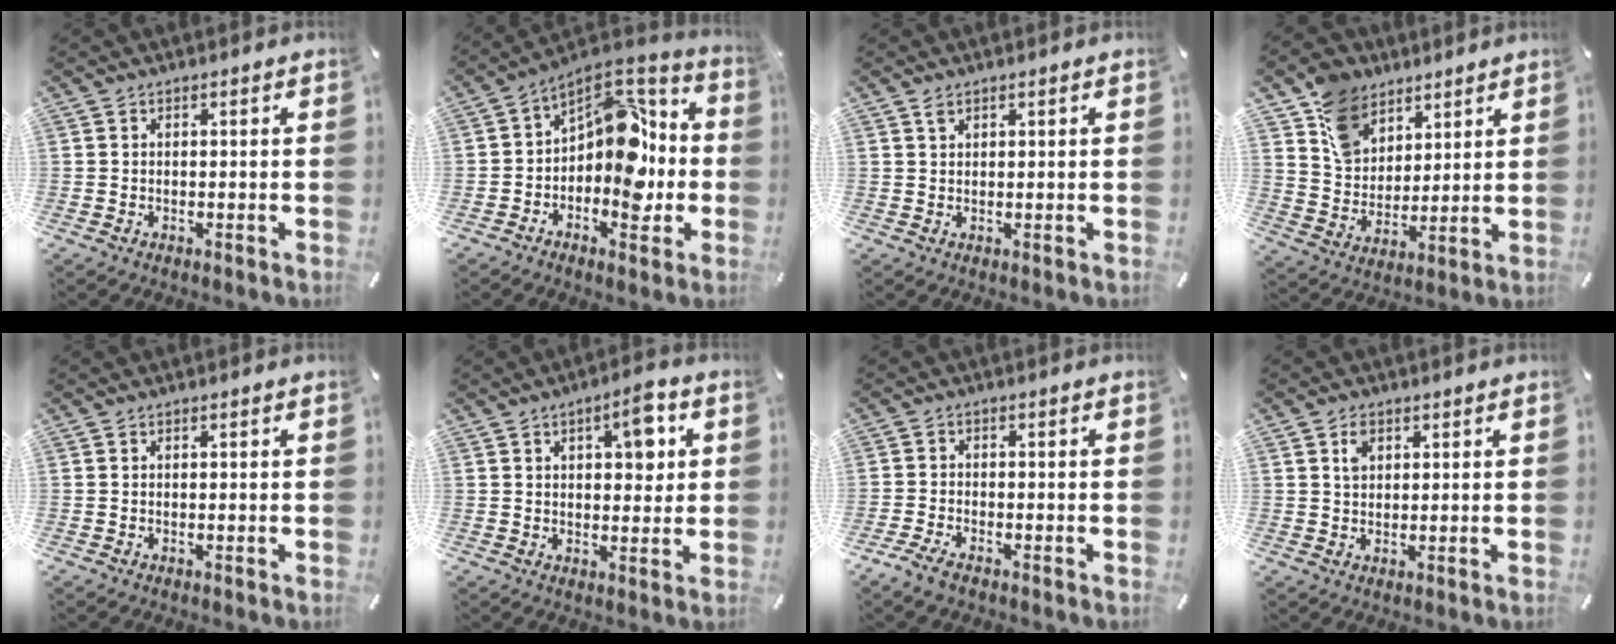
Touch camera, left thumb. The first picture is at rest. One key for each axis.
{"total": 13.4, "fx": -0.1, "fy": 10.2, "fz": 8.7, "tx": -0.089, "ty": -0.020, "tz": 0.004}
{"total": 1.4, "fx": 0.9, "fy": 0.6, "fz": 0.8, "tx": -0.016, "ty": 0.000, "tz": 0.017}
{"total": 11.2, "fx": 7.2, "fy": 8.0, "fz": 3.0, "tx": -0.080, "ty": -0.030, "tz": 0.144}
{"total": 0.0}
{"total": 7.8, "fx": 2.9, "fy": 3.8, "fz": 6.2, "tx": -0.073, "ty": -0.009, "tz": 0.041}
{"total": 3.2, "fx": -2.5, "fy": 1.1, "fz": 1.7, "tx": -0.045, "ty": 0.008, "tz": -0.053}
{"total": 3.0, "fx": 1.3, "fy": 2.2, "fz": 1.6, "tx": -0.024, "ty": -0.003, "tz": 0.021}